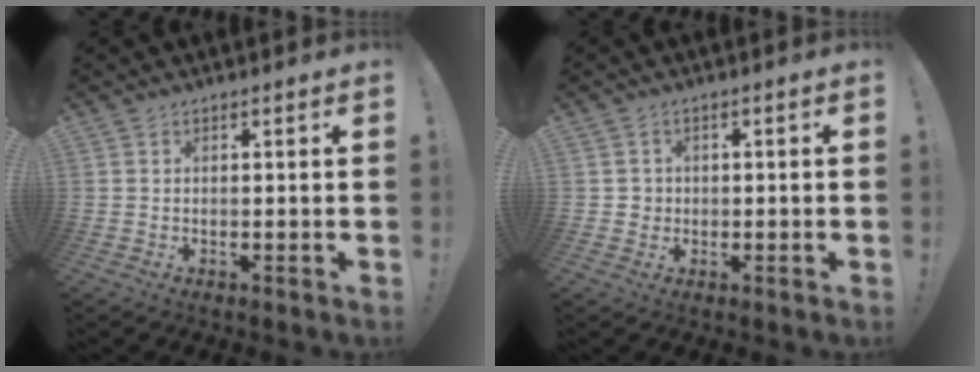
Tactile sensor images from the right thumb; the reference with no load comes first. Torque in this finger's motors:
{"motor_torque": [-0.06, 0.17, -0.15, 0.06, 0.00]}